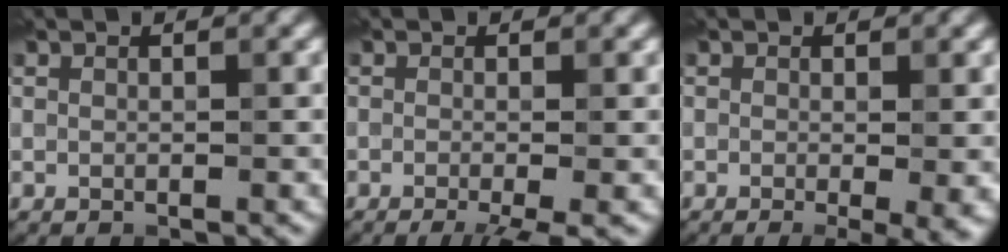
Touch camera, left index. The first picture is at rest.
{"total": 3.0, "force": [-1.5, 0.7, 2.5], "torque": [-0.032, -0.006, -0.027]}
{"total": 3.8, "force": [-0.9, 1.2, 3.5], "torque": [-0.039, -0.014, -0.005]}